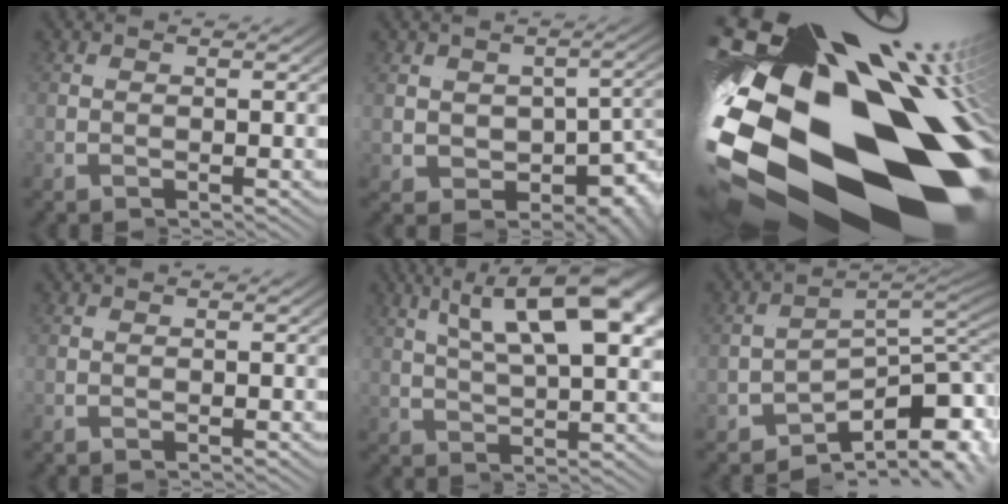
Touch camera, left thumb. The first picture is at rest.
{"total": 8.2, "force": [0.7, 6.5, 4.9], "torque": [-0.082, -0.012, 0.009]}
{"total": 33.4, "force": [-6.6, 19.6, 26.2], "torque": [-0.538, -0.085, -0.063]}
{"total": 0.0}
{"total": 6.9, "force": [3.3, -0.2, 6.1], "torque": [-0.064, 0.044, 0.034]}
{"total": 6.1, "force": [-1.6, 2.0, 5.5], "torque": [-0.081, -0.004, -0.027]}